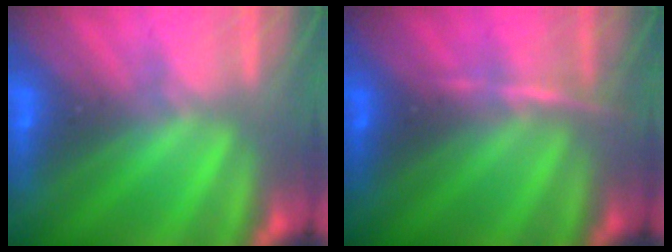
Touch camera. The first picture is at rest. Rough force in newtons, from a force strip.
{"total": 2.9}